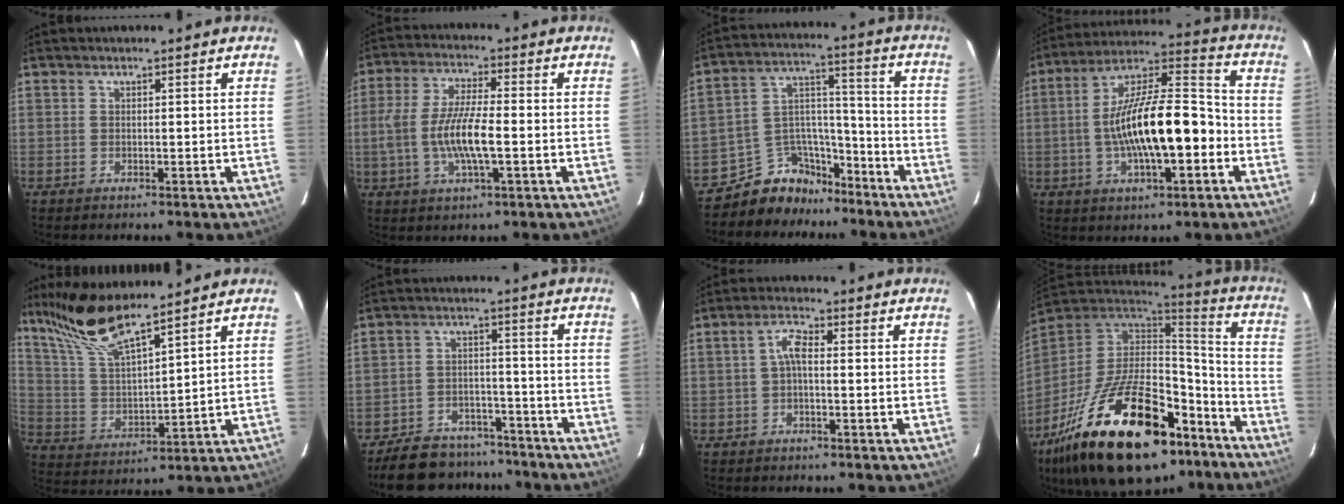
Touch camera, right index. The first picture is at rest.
{"total": 10.6, "force": [-2.0, 2.5, 10.1], "torque": [-0.203, -0.002, -0.039]}
{"total": 11.3, "force": [-9.2, 6.5, 1.5], "torque": [-0.030, 0.072, -0.151]}
{"total": 18.4, "force": [-3.9, 5.8, 17.0], "torque": [-0.296, 0.017, -0.066]}
{"total": 13.8, "force": [11.3, 1.7, 7.7], "torque": [-0.149, 0.007, 0.229]}
{"total": 15.1, "force": [-12.8, 6.7, 4.5], "torque": [-0.120, 0.025, -0.174]}
{"total": 3.1, "force": [-0.3, 1.2, 2.9], "torque": [-0.062, 0.012, -0.007]}
{"total": 33.2, "force": [-19.9, 15.3, 21.7], "torque": [-0.399, -0.006, -0.292]}